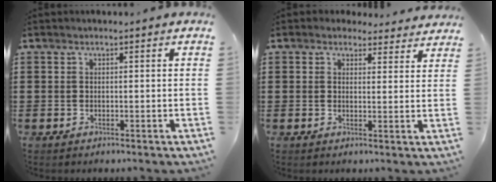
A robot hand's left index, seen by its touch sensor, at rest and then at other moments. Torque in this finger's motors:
{"motor_torque": [1.07, -1.07, 0.23, -0.01]}